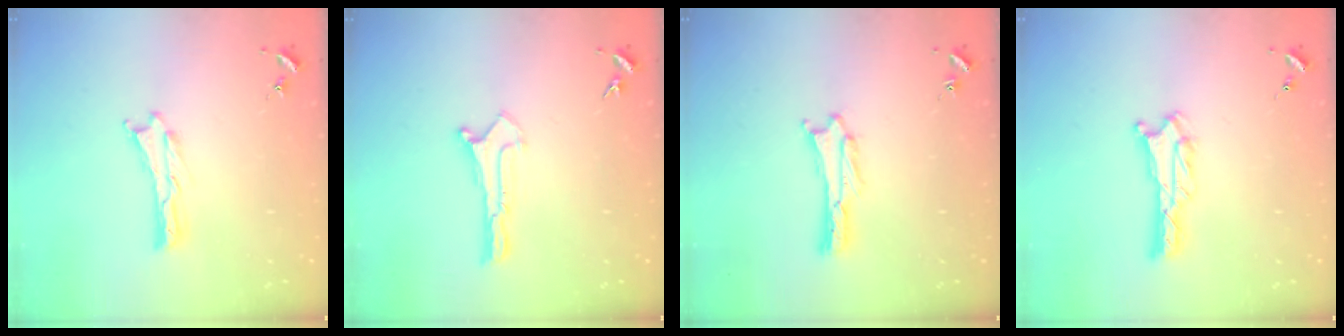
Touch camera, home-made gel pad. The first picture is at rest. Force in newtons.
{"total": 0.0}
{"total": 0.0}
{"total": 1.4, "press": 1.4, "slide": 0.1}